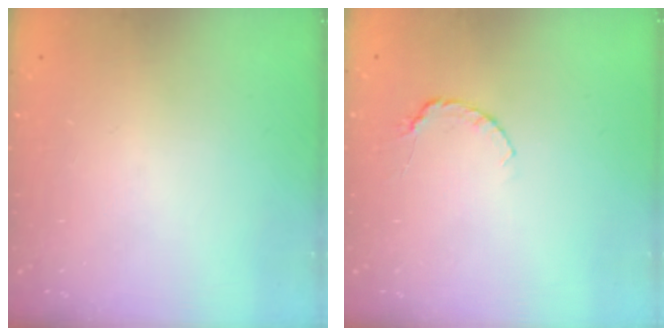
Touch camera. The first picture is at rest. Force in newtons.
{"total": 3.3, "press": 3.3, "slide": 0.3}